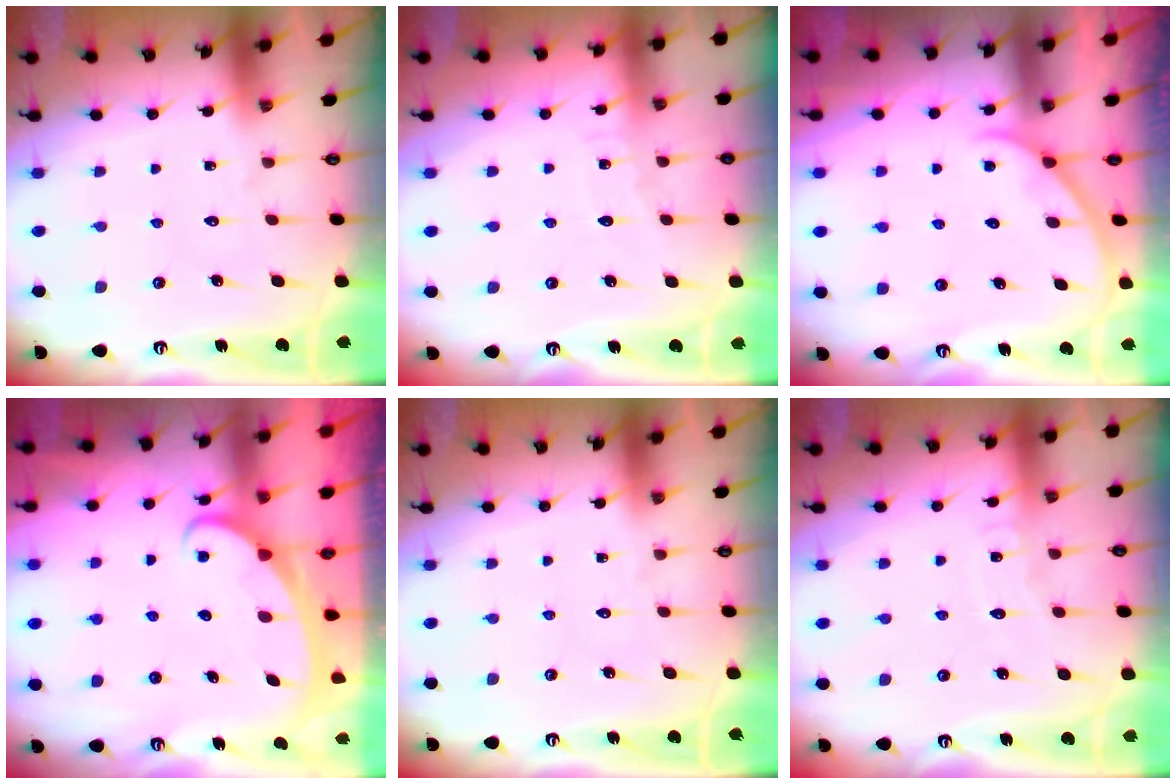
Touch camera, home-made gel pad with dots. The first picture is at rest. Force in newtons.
{"total": 4.2, "press": 4.2, "slide": 0.4}
{"total": 2.9, "press": 2.9, "slide": 0.4}
{"total": 2.4, "press": 2.4, "slide": 0.3}
{"total": 0.0}
{"total": 4.7, "press": 4.7, "slide": 0.3}